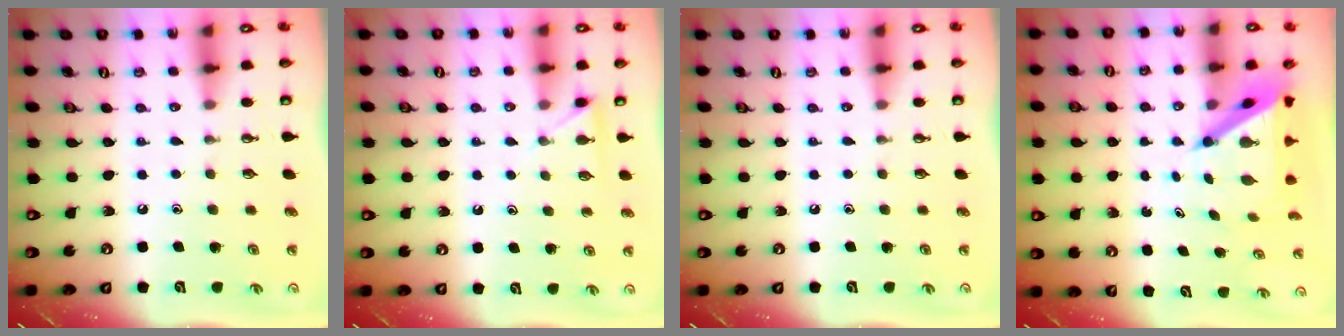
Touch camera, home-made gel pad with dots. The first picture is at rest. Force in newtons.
{"total": 3.8, "press": 3.8, "slide": 0.4}
{"total": 0.0}
{"total": 6.5, "press": 6.5, "slide": 0.6}